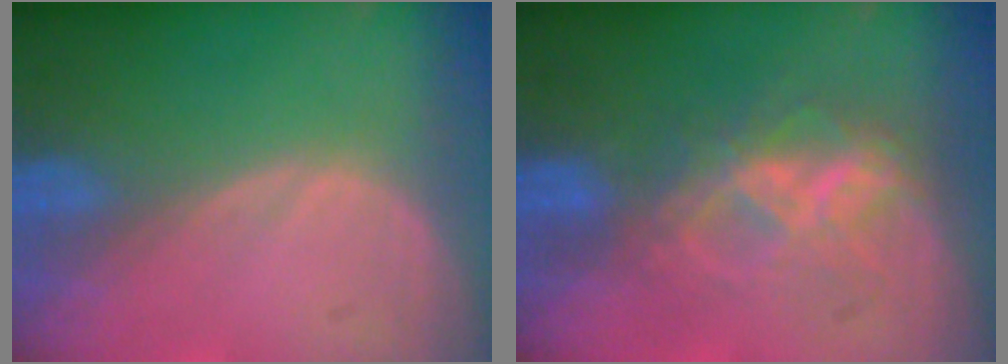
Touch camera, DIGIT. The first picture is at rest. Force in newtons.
{"total": 7.2, "press": 6.1, "slide": 3.8}